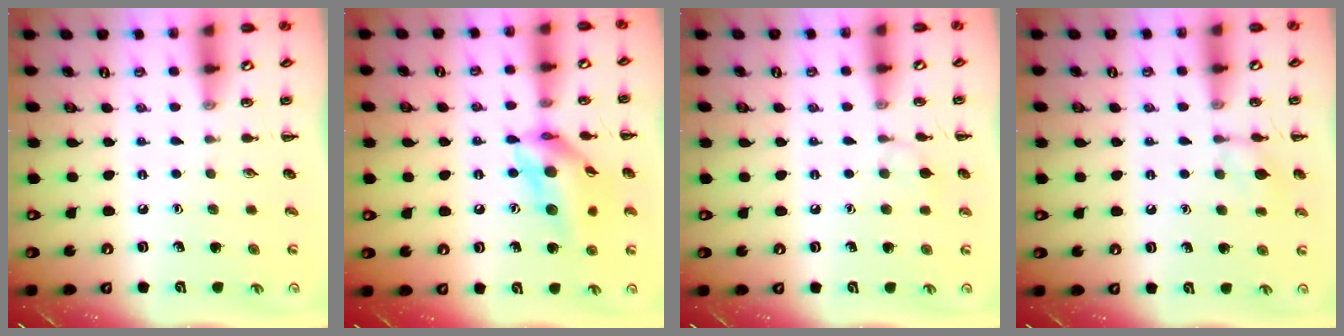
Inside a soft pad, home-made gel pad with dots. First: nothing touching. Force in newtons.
{"total": 16.5, "press": 16.1, "slide": 3.4}
{"total": 5.6, "press": 5.3, "slide": 1.8}
{"total": 7.9, "press": 7.7, "slide": 1.3}